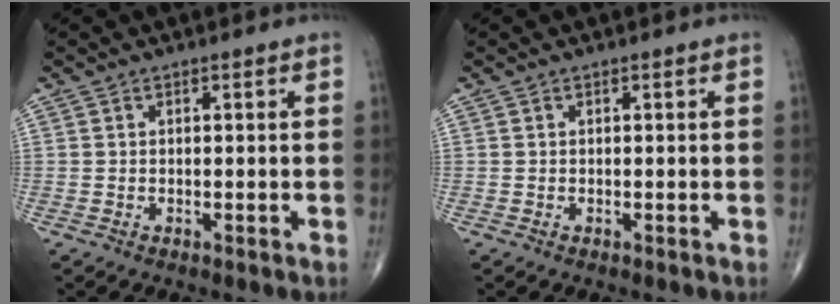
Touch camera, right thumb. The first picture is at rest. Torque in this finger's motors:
{"motor_torque": [0.03, 0.04, -0.06, -0.06, 0.01]}